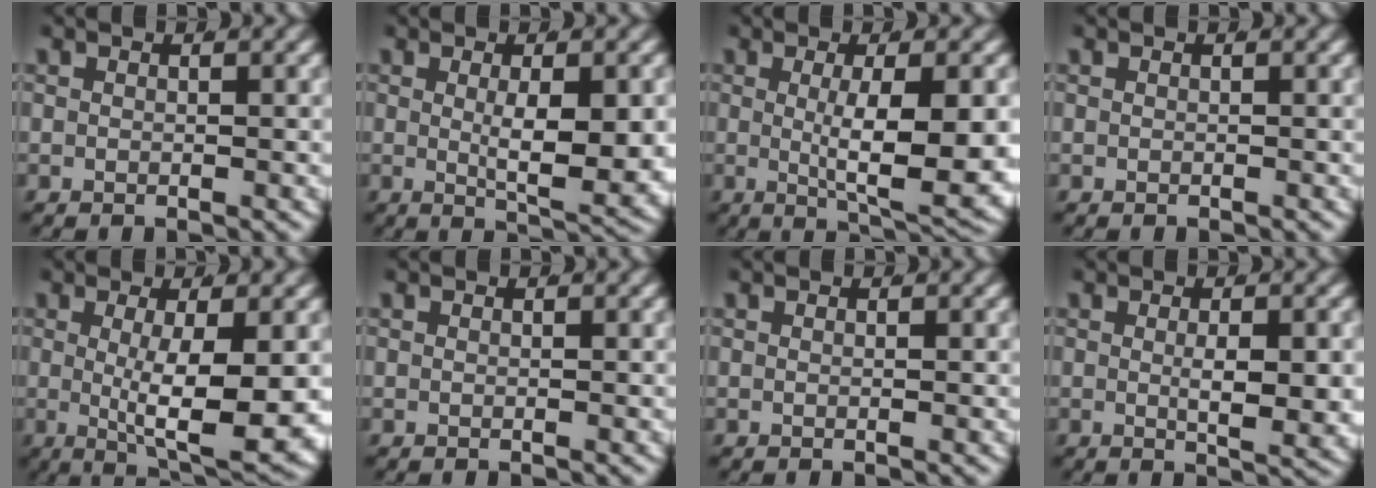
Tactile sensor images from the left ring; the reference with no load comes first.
{"total": 5.2, "force": [0.1, 1.1, 5.1], "torque": [-0.081, -0.019, 0.010]}
{"total": 8.2, "force": [-0.3, 1.5, 8.0], "torque": [-0.112, -0.016, 0.006]}
{"total": 0.0}
{"total": 9.0, "force": [-0.5, 2.1, 8.7], "torque": [-0.123, -0.022, 0.007]}
{"total": 0.0}
{"total": 0.0}
{"total": 3.1, "force": [0.1, 0.2, 3.1], "torque": [-0.047, -0.010, 0.005]}